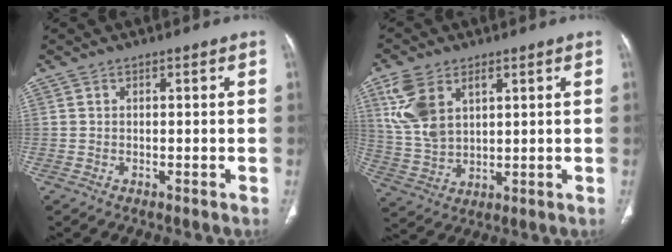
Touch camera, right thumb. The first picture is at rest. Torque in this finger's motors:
{"motor_torque": [-0.64, 1.46, 1.08, 0.81, 0.11]}